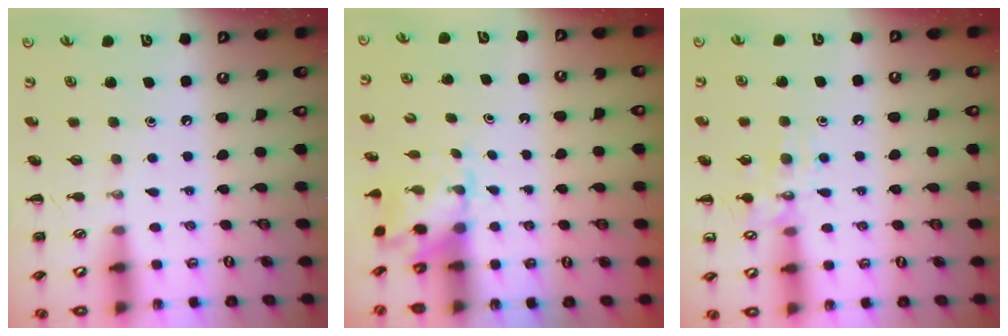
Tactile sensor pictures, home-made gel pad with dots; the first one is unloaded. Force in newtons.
{"total": 2.3, "press": 2.3, "slide": 0.5}
{"total": 9.7, "press": 9.7, "slide": 0.7}